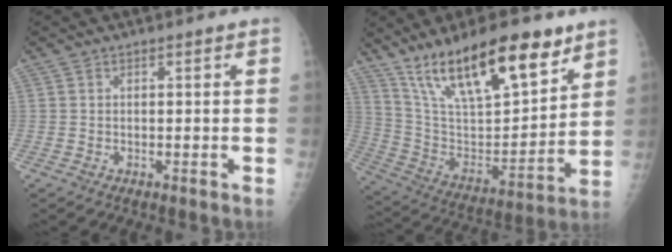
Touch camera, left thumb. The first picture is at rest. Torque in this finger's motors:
{"motor_torque": [2.12, 1.98, 1.37, -1.39, 0.26]}